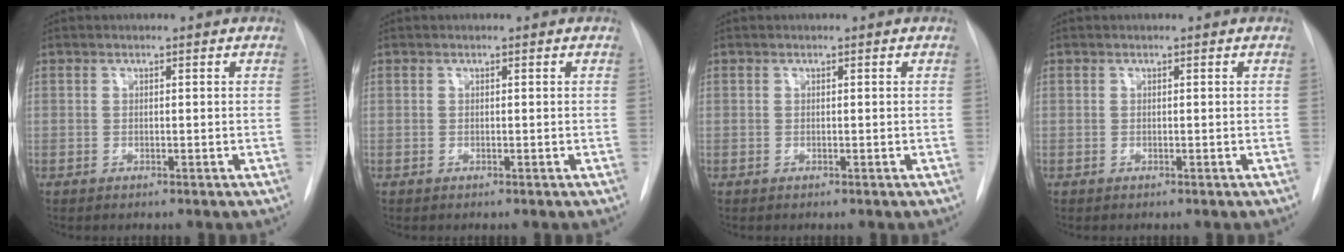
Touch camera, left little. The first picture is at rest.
{"total": 0.0}
{"total": 0.0}
{"total": 0.0}